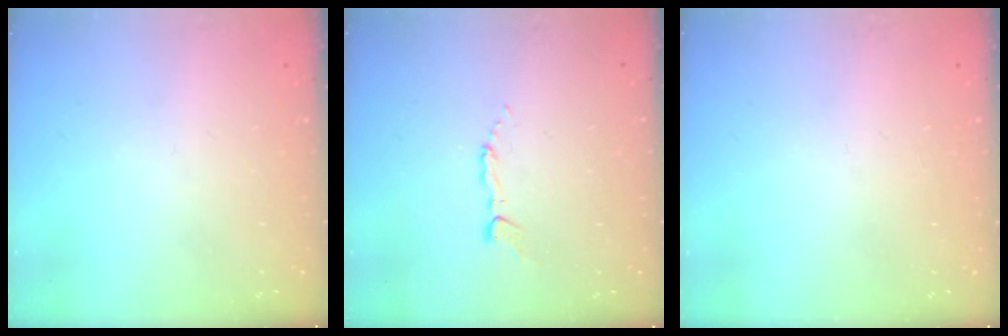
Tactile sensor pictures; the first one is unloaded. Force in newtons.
{"total": 3.3, "press": 3.2, "slide": 0.2}
{"total": 0.0}